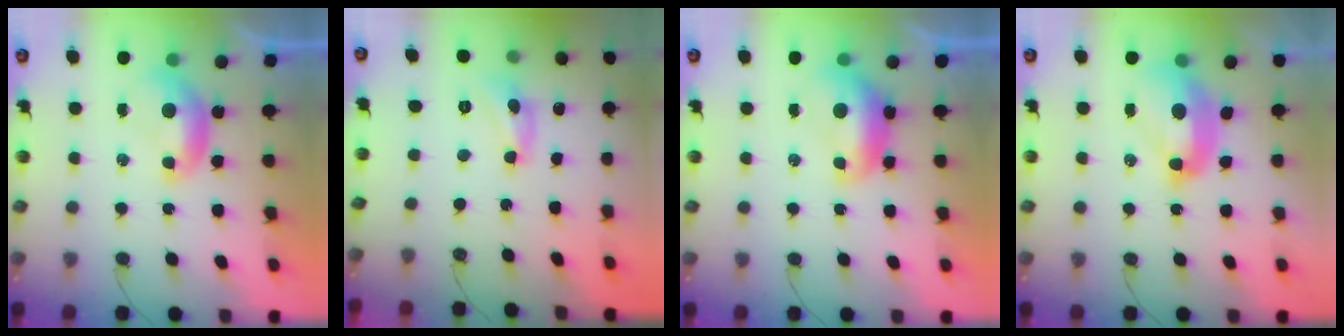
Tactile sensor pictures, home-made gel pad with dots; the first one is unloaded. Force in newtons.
{"total": 5.5, "press": 5.5, "slide": 0.3}
{"total": 1.6, "press": 1.4, "slide": 0.6}
{"total": 6.4, "press": 6.3, "slide": 1.2}